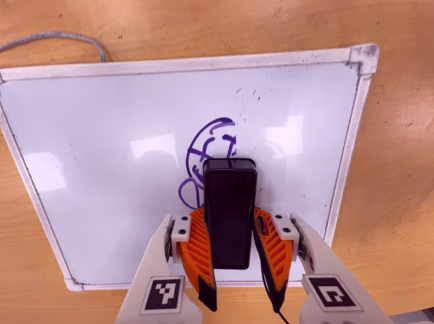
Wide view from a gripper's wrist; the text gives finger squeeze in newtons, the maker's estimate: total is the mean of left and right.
{"total": 11.8, "left": 12.0, "right": 11.6}